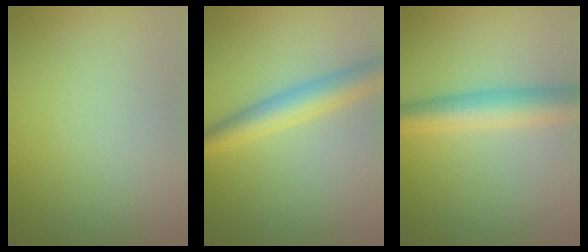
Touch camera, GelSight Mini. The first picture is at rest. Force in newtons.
{"total": 3.9, "press": 3.9, "slide": 0.1}
{"total": 4.6, "press": 4.6, "slide": 0.1}